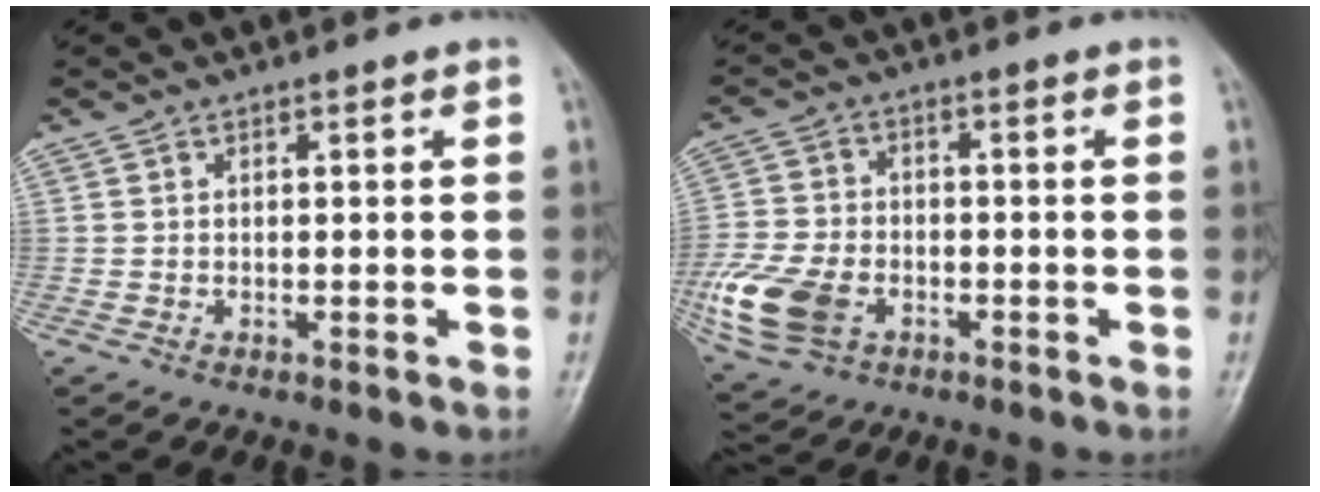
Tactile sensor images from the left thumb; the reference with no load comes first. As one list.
[{"total": 12.5, "force": [-4.4, 8.6, 8.0], "torque": [-0.172, 0.003, -0.081]}]